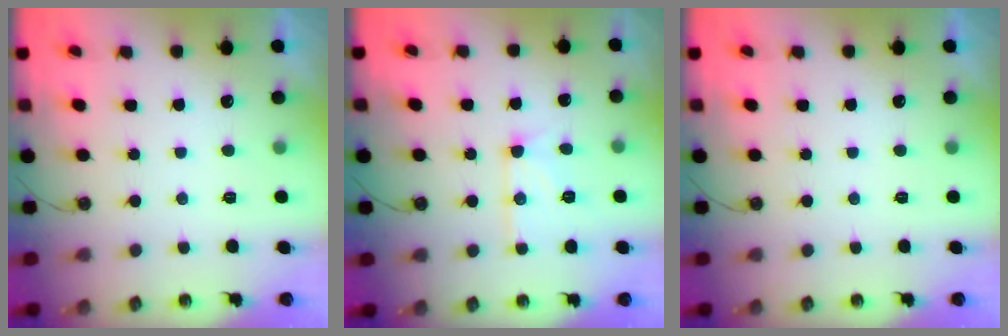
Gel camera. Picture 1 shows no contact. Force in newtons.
{"total": 10.8, "press": 10.8, "slide": 0.4}
{"total": 0.0}